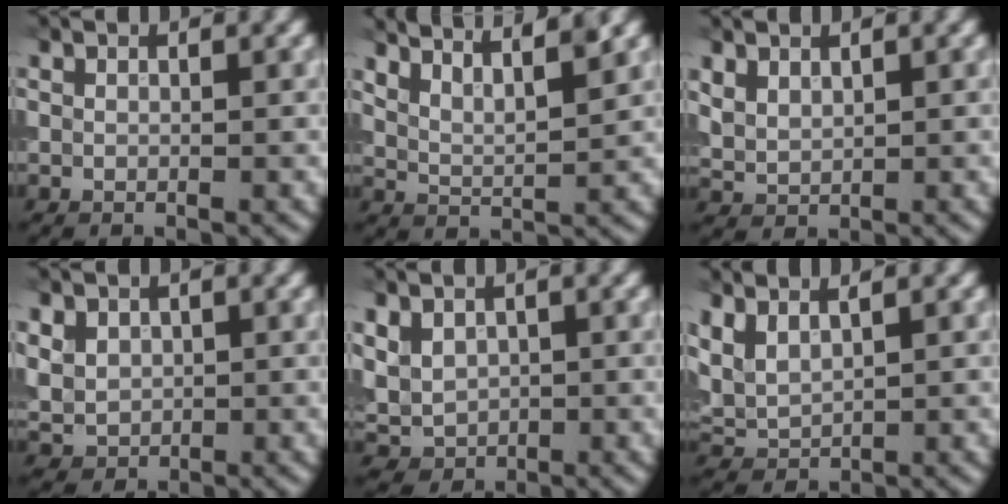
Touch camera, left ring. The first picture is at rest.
{"total": 6.9, "force": [5.5, 1.9, 3.6], "torque": [-0.051, 0.031, 0.062]}
{"total": 1.9, "force": [1.1, 1.2, 1.0], "torque": [-0.028, -0.003, 0.027]}
{"total": 3.0, "force": [0.8, 2.5, 1.4], "torque": [-0.045, 0.001, 0.023]}
{"total": 3.5, "force": [0.5, 2.9, 1.9], "torque": [-0.043, -0.002, 0.017]}
{"total": 2.9, "force": [1.7, 1.5, 1.9], "torque": [-0.053, 0.006, 0.036]}